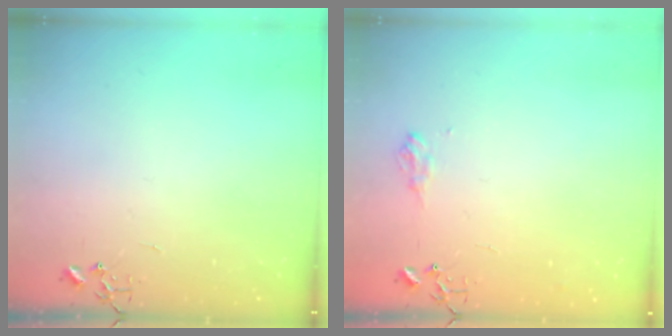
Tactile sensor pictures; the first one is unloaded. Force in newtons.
{"total": 8.0, "press": 8.0, "slide": 1.0}